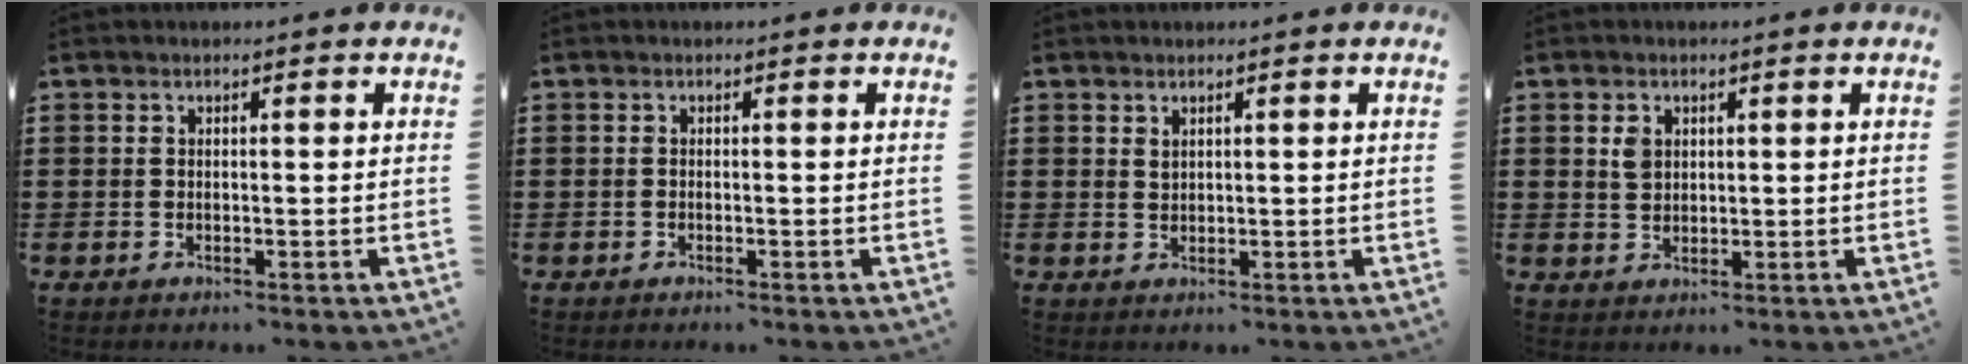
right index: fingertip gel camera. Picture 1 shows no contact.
{"total": 0.0}
{"total": 1.2, "force": [1.0, 0.6, 0.3], "torque": [-0.008, 0.003, 0.018]}
{"total": 2.3, "force": [1.0, 1.6, 1.4], "torque": [-0.032, 0.004, 0.019]}